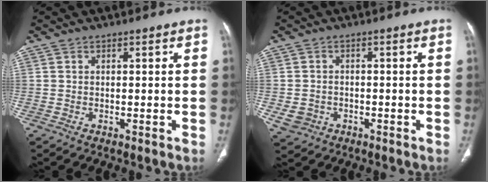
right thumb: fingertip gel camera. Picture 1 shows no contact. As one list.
[{"total": 3.7, "force": [-1.2, 3.2, 1.2], "torque": [-0.018, 0.007, -0.014]}]